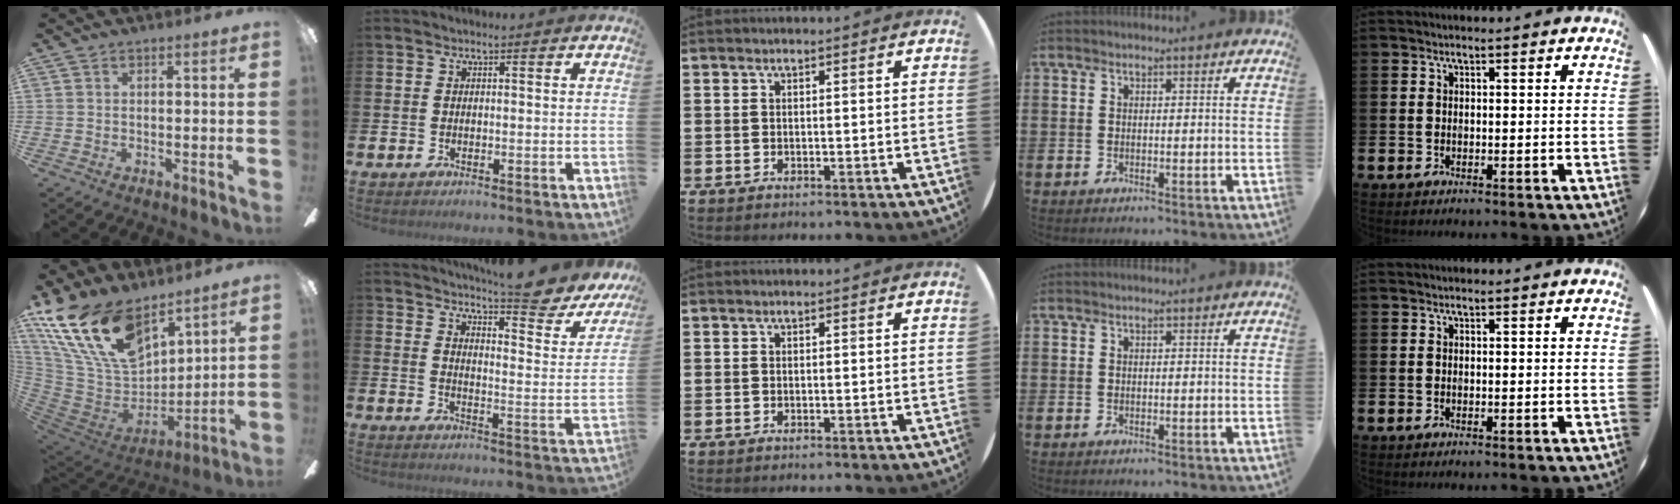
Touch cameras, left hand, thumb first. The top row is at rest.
{"thumb": {"total": 23.3, "force": [14.5, 12.3, 13.3], "torque": [-0.288, -0.070, 0.270]}, "index": {"total": 7.2, "force": [6.7, 0.4, 2.6], "torque": [-0.046, -0.054, 0.109]}}